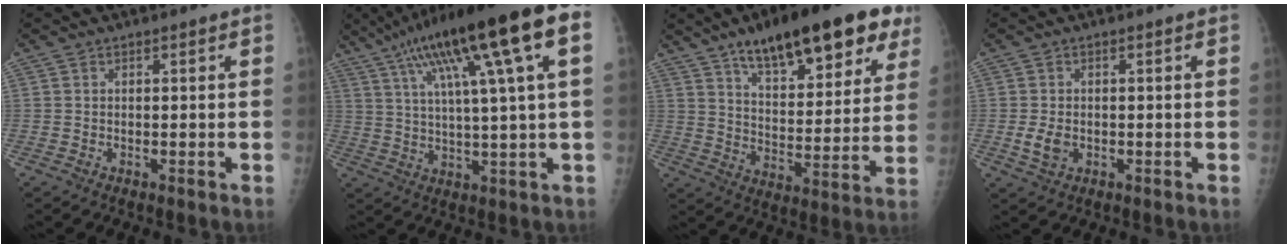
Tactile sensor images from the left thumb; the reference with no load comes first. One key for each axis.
{"total": 21.6, "fx": 9.1, "fy": 2.6, "fz": 19.5, "tx": -0.322, "ty": 0.012, "tz": 0.143}
{"total": 23.6, "fx": 14.4, "fy": 8.5, "fz": 16.7, "tx": -0.203, "ty": -0.037, "tz": 0.216}
{"total": 3.2, "fx": -0.6, "fy": 2.3, "fz": 2.3, "tx": -0.043, "ty": -0.003, "tz": -0.008}